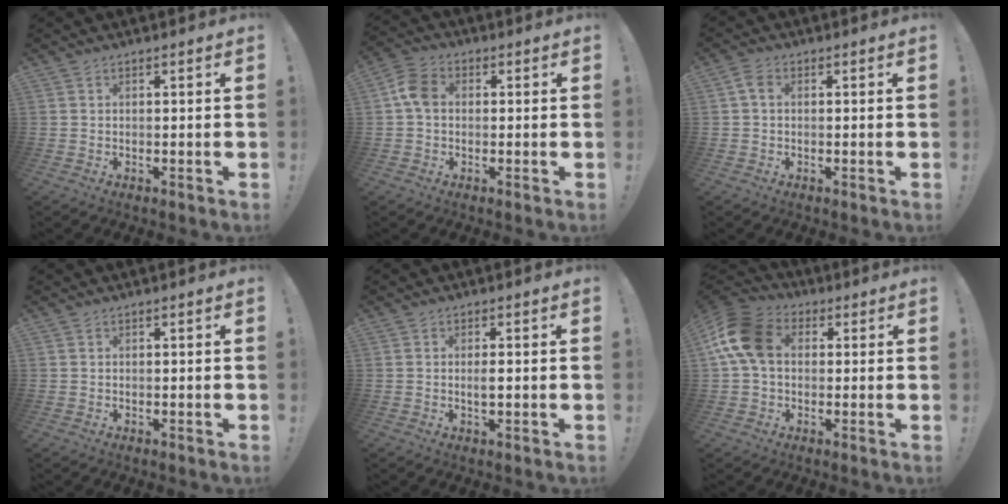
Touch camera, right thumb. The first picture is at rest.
{"total": 7.0, "force": [0.4, 5.1, 4.8], "torque": [-0.093, 0.016, 0.011]}
{"total": 2.9, "force": [0.5, 2.0, 2.1], "torque": [-0.048, 0.011, 0.012]}
{"total": 0.0}
{"total": 2.0, "force": [-0.1, 0.5, 2.0], "torque": [-0.019, -0.006, -0.006]}
{"total": 14.5, "force": [2.5, 10.3, 9.8], "torque": [-0.189, 0.013, 0.052]}